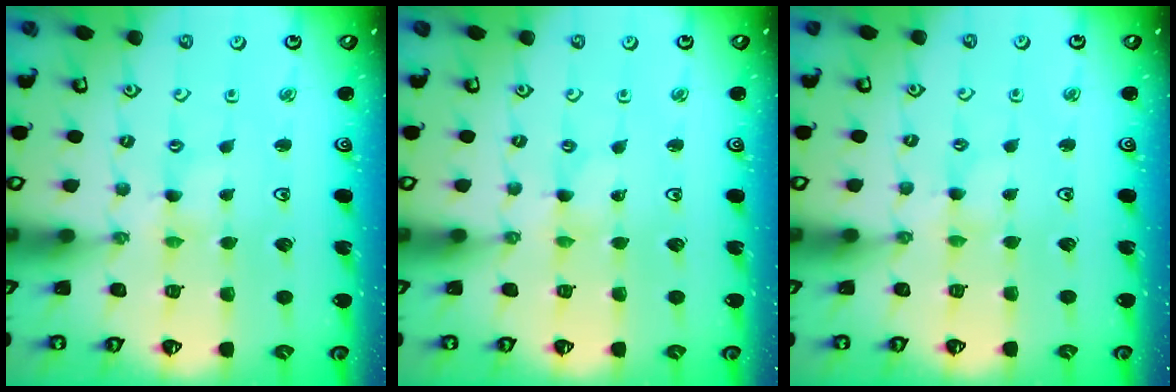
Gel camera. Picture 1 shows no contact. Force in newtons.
{"total": 0.0}
{"total": 1.4, "press": 1.4, "slide": 0.4}